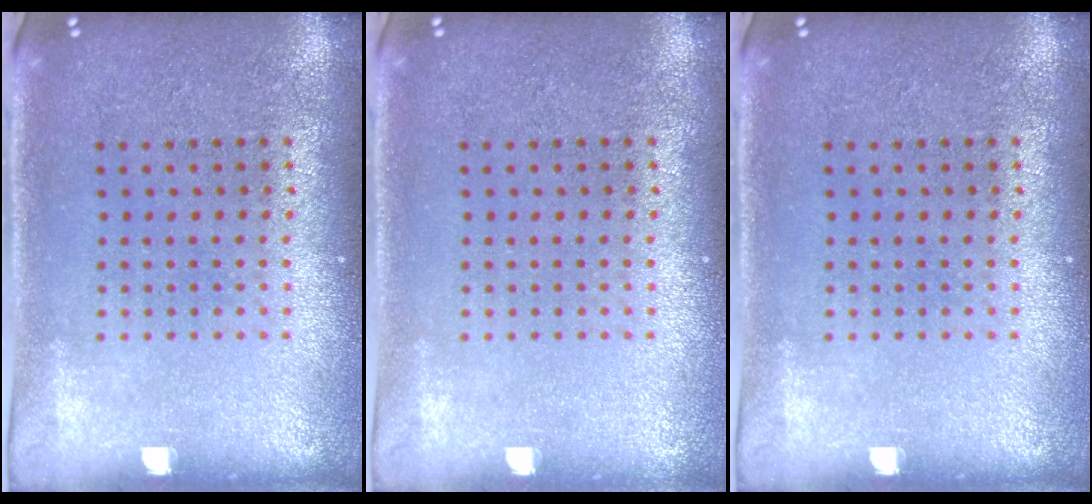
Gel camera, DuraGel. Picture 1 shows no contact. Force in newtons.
{"total": 0.0}
{"total": 0.0}